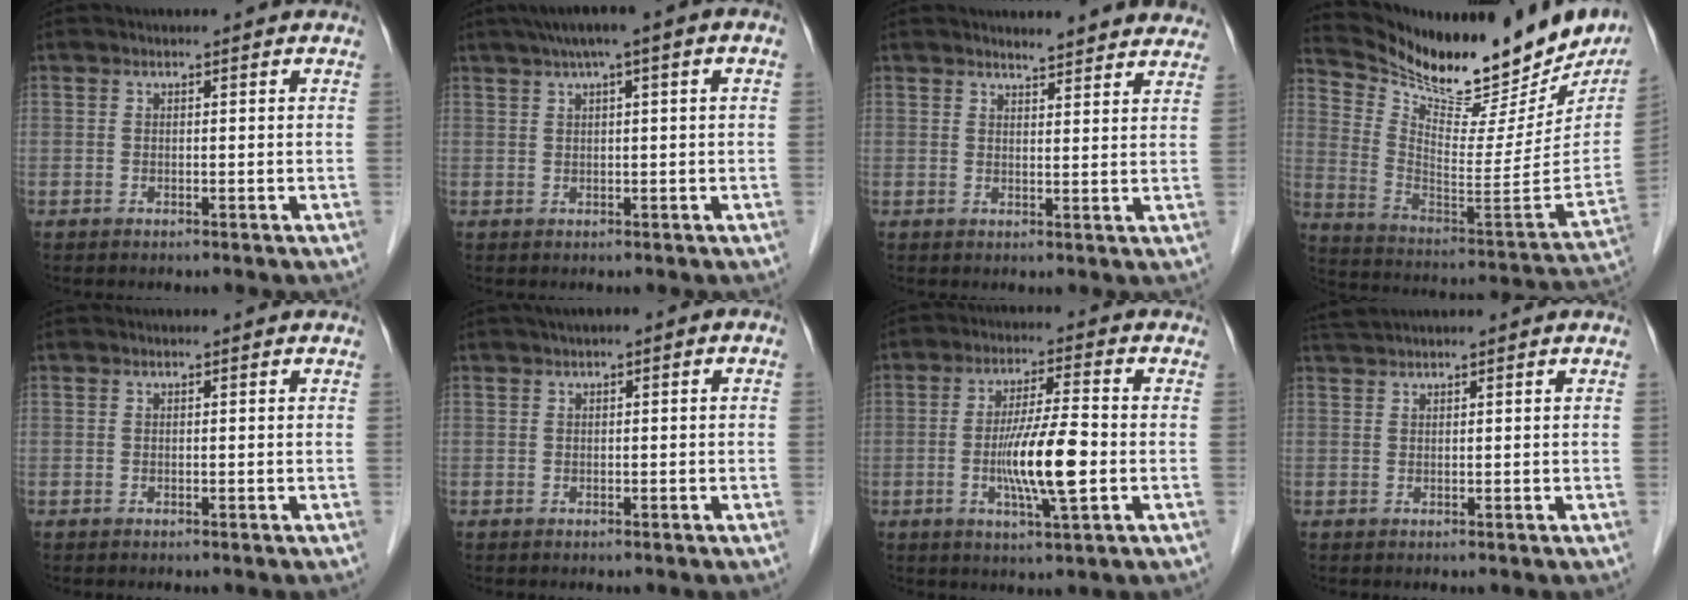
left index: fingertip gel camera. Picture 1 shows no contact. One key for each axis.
{"total": 6.9, "fx": 3.2, "fy": 0.6, "fz": 6.1, "tx": -0.098, "ty": 0.038, "tz": 0.047}
{"total": 7.2, "fx": 6.9, "fy": 1.1, "fz": 1.8, "tx": -0.014, "ty": -0.001, "tz": 0.064}
{"total": 25.7, "fx": 21.7, "fy": 7.0, "fz": 11.9, "tx": -0.195, "ty": -0.052, "tz": 0.313}
{"total": 0.0}
{"total": 1.7, "fx": 0.4, "fy": 0.6, "fz": 1.6, "tx": -0.026, "ty": 0.014, "tz": 0.004}
{"total": 9.6, "fx": -1.9, "fy": 0.6, "fz": 9.4, "tx": -0.179, "ty": -0.010, "tz": -0.037}
{"total": 1.8, "fx": 1.6, "fy": -0.4, "fz": 0.5, "tx": -0.014, "ty": 0.017, "tz": 0.039}